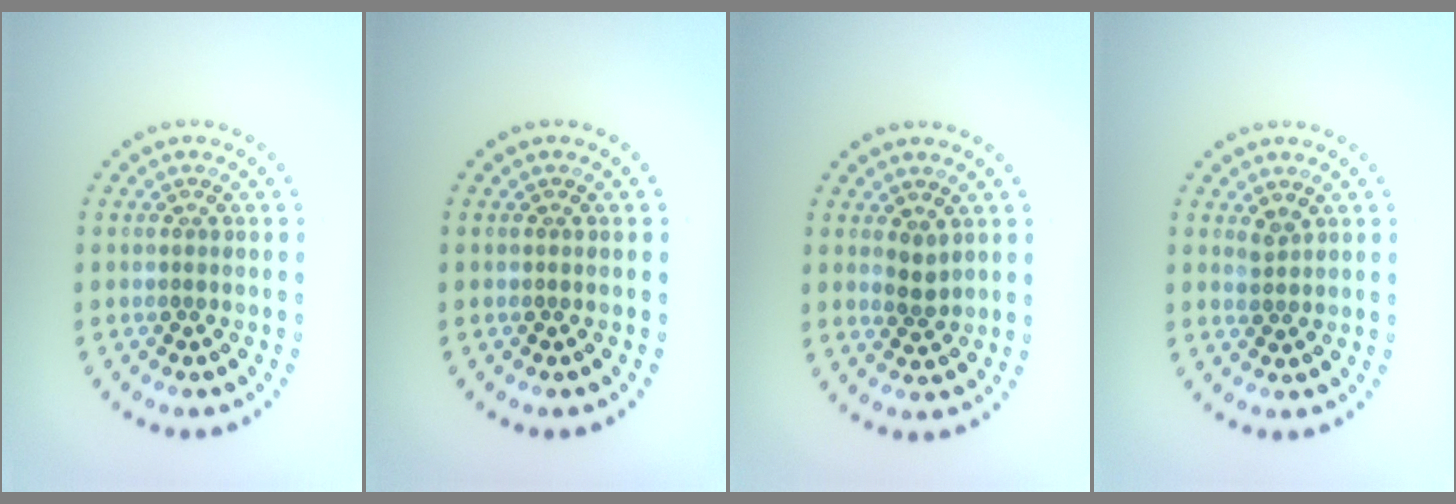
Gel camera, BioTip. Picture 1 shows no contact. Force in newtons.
{"total": 0.0}
{"total": 1.5, "press": 1.4, "slide": 0.5}
{"total": 1.1, "press": 0.9, "slide": 0.7}